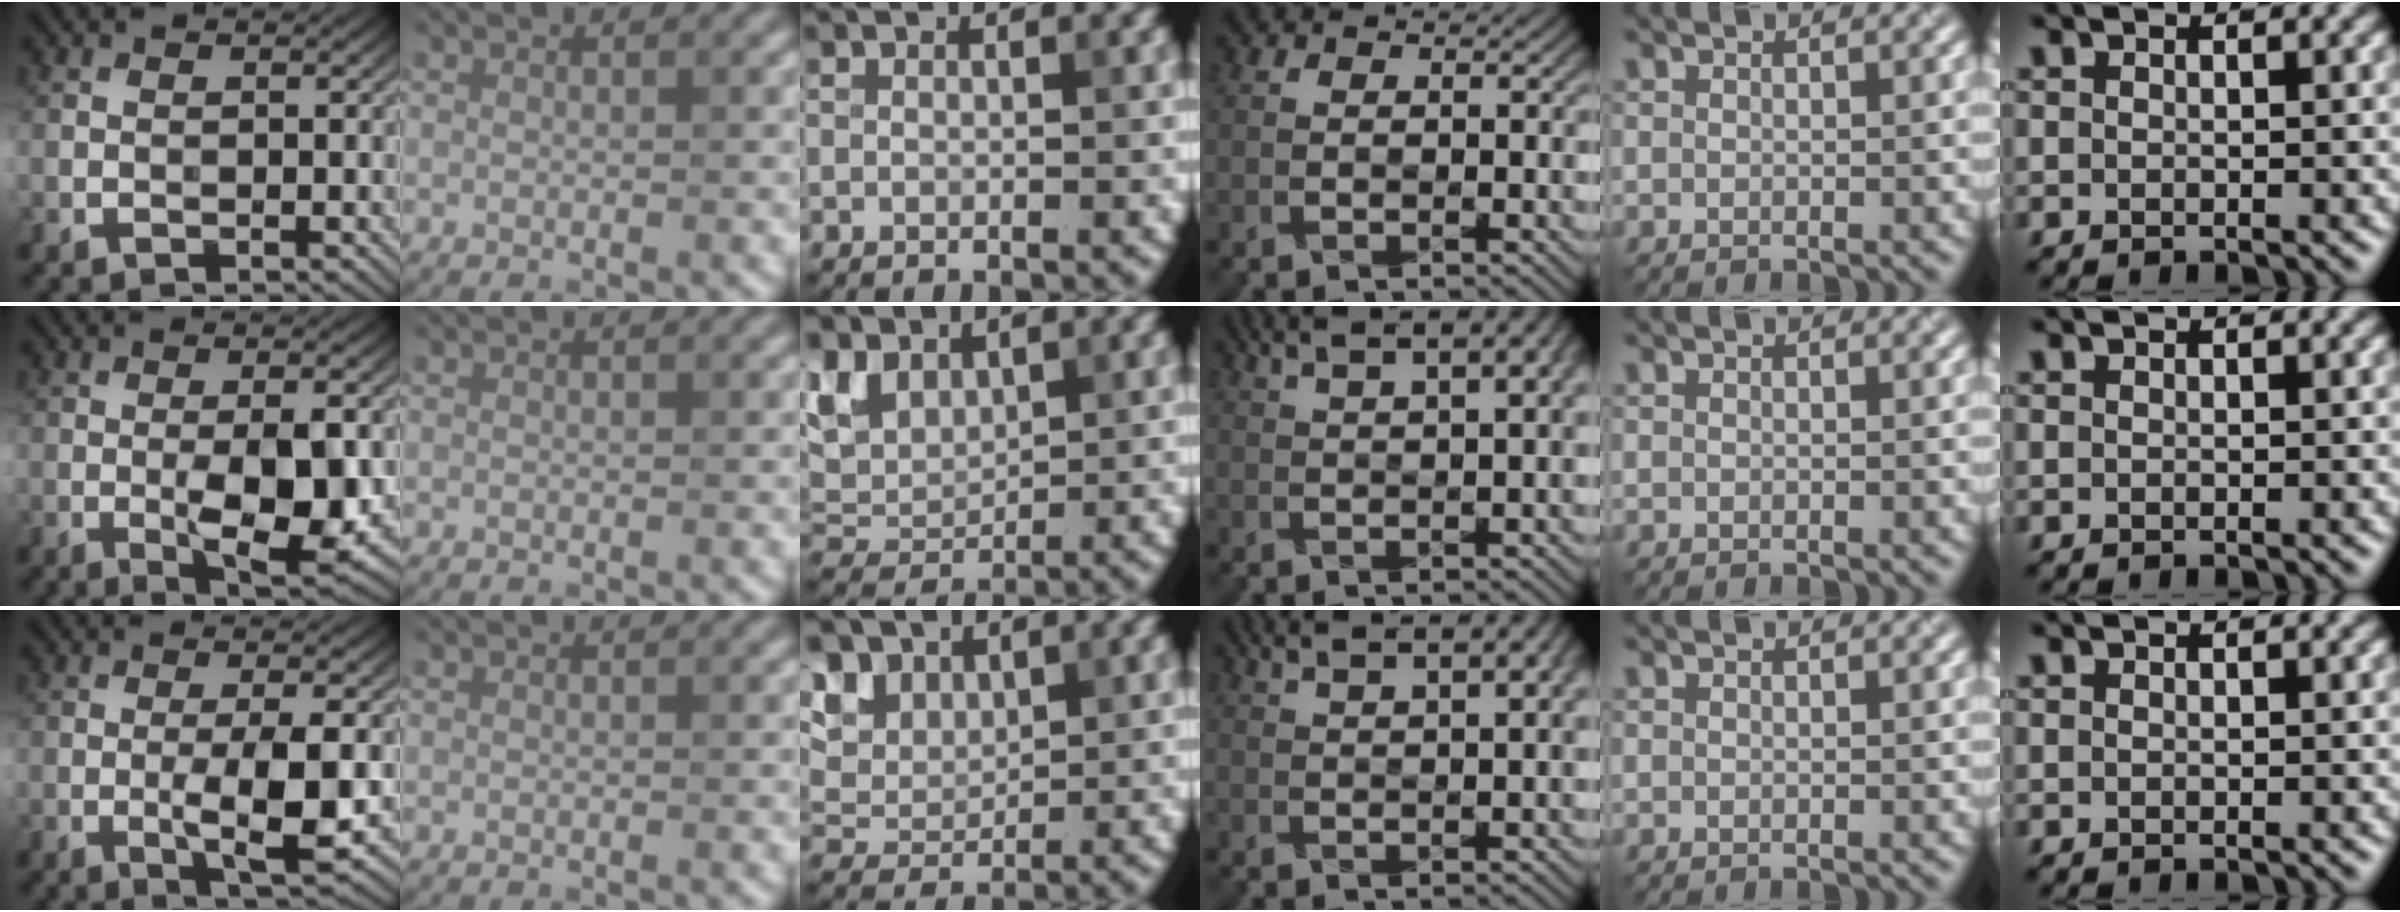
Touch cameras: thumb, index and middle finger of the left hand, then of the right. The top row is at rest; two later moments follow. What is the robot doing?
{"motion": "wrap", "object": "netting"}